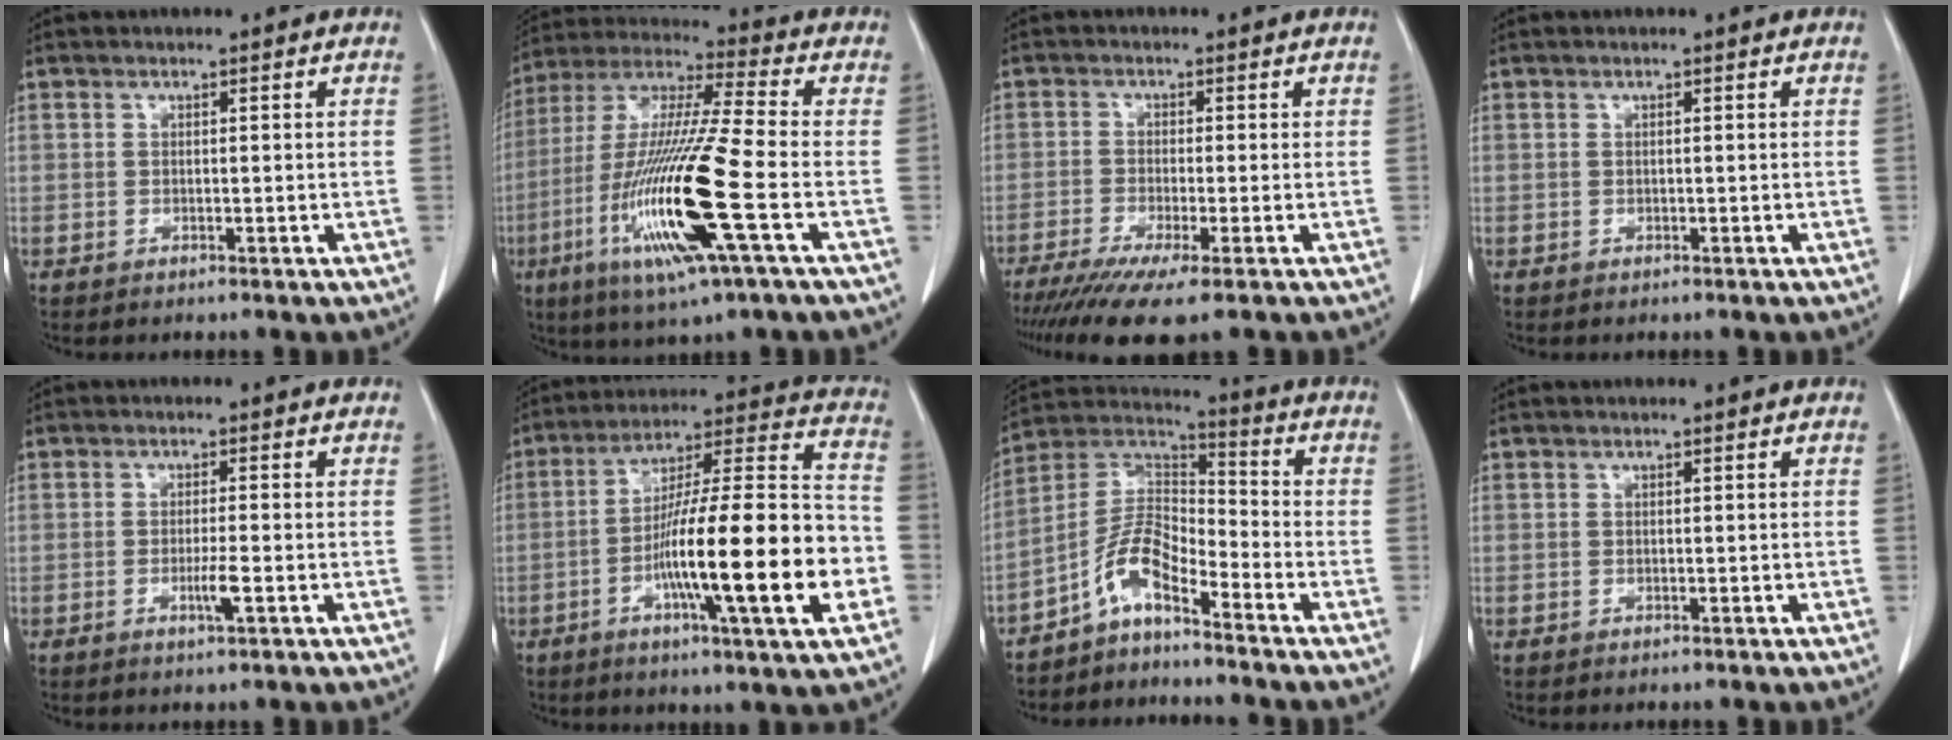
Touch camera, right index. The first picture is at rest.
{"total": 19.2, "force": [-6.0, 0.3, 18.2], "torque": [-0.390, -0.027, -0.118]}
{"total": 8.4, "force": [-5.9, 0.4, 5.9], "torque": [-0.092, -0.020, -0.098]}
{"total": 0.0}
{"total": 2.5, "force": [-0.9, -0.1, 2.4], "torque": [-0.047, -0.005, -0.016]}
{"total": 22.5, "force": [-6.2, 1.4, 21.6], "torque": [-0.326, -0.002, -0.100]}
{"total": 7.5, "force": [-5.2, 2.0, 5.0], "torque": [-0.104, 0.025, -0.108]}
{"total": 0.0}